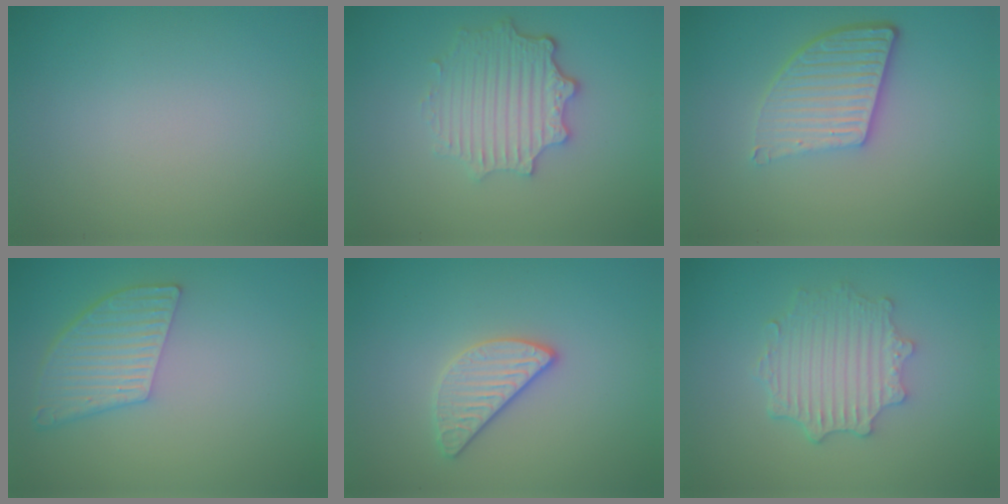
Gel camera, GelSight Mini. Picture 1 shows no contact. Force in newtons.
{"total": 4.6, "press": 3.6, "slide": 2.8}
{"total": 5.3, "press": 3.8, "slide": 3.7}
{"total": 5.3, "press": 4.1, "slide": 3.3}
{"total": 2.6, "press": 2.5, "slide": 0.7}
{"total": 4.6, "press": 3.7, "slide": 2.7}